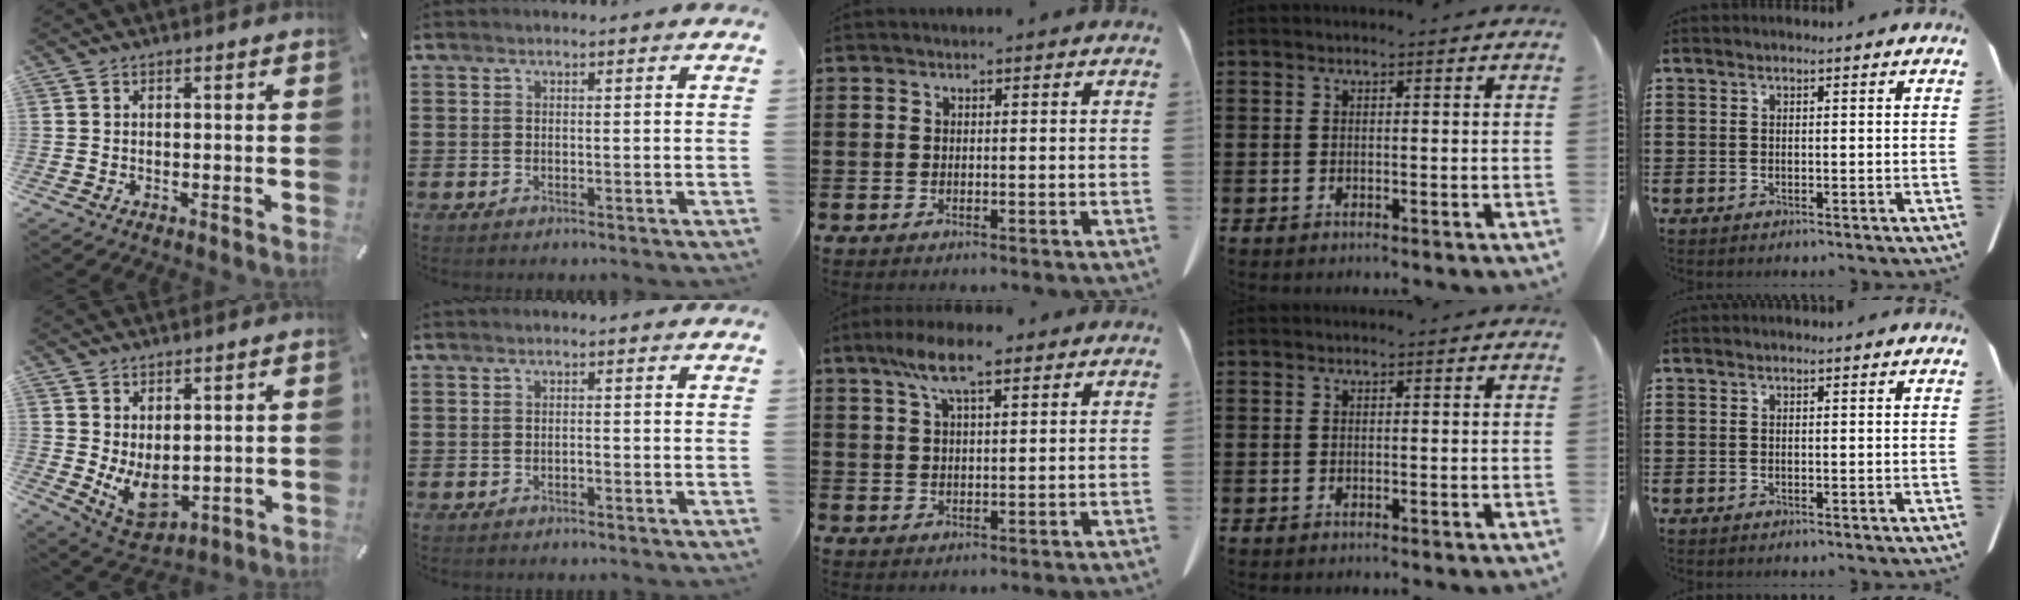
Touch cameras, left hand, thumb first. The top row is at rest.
{"thumb": {"total": 7.5, "force": [0.9, 5.3, 5.2], "torque": [-0.080, -0.025, 0.022]}, "index": {"total": 0.6, "force": [-0.2, 0.1, 0.5], "torque": [-0.011, -0.002, -0.003]}, "middle": {"total": 7.2, "force": [4.5, 1.6, 5.3], "torque": [-0.113, 0.006, 0.078]}}